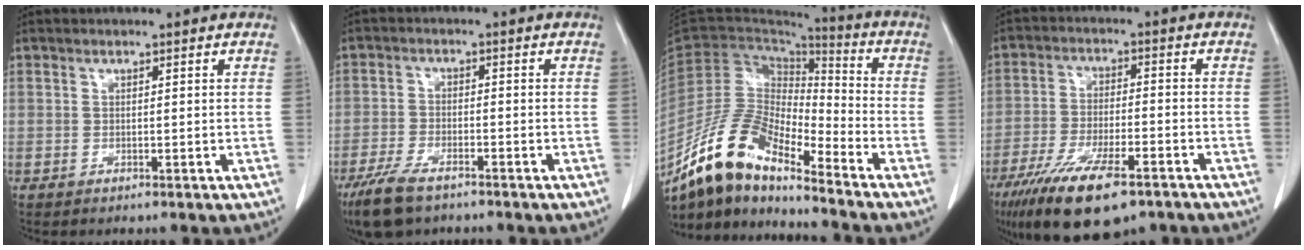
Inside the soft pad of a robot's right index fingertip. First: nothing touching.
{"total": 8.0, "force": [-5.6, 3.0, 4.8], "torque": [-0.102, -0.014, -0.102]}
{"total": 15.5, "force": [-12.1, 4.3, 8.6], "torque": [-0.174, 0.024, -0.228]}
{"total": 15.8, "force": [-10.4, 4.7, 10.9], "torque": [-0.211, -0.026, -0.177]}